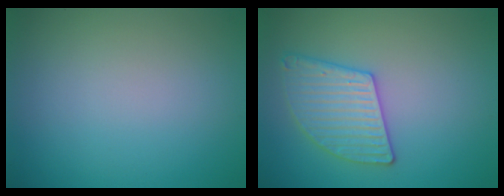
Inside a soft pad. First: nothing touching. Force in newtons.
{"total": 3.5, "press": 3.4, "slide": 0.8}